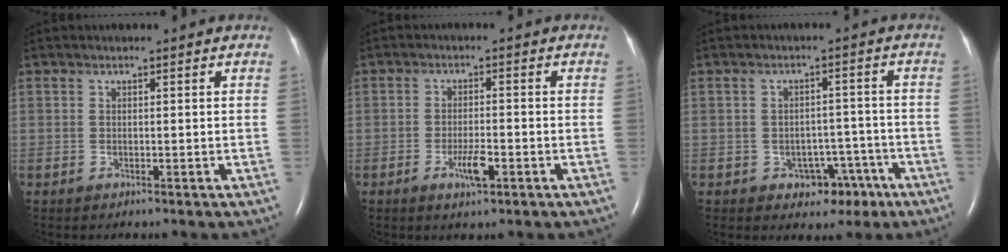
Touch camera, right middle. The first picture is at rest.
{"total": 3.7, "force": [-1.7, 0.8, 3.2], "torque": [-0.063, -0.001, -0.029]}
{"total": 5.4, "force": [-2.8, 3.9, 2.4], "torque": [-0.023, 0.020, -0.027]}